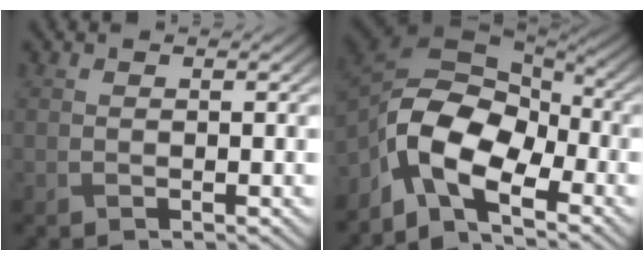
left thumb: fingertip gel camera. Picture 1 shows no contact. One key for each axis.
{"total": 11.9, "fx": -6.1, "fy": 6.2, "fz": 8.1, "tx": -0.171, "ty": -0.015, "tz": -0.128}